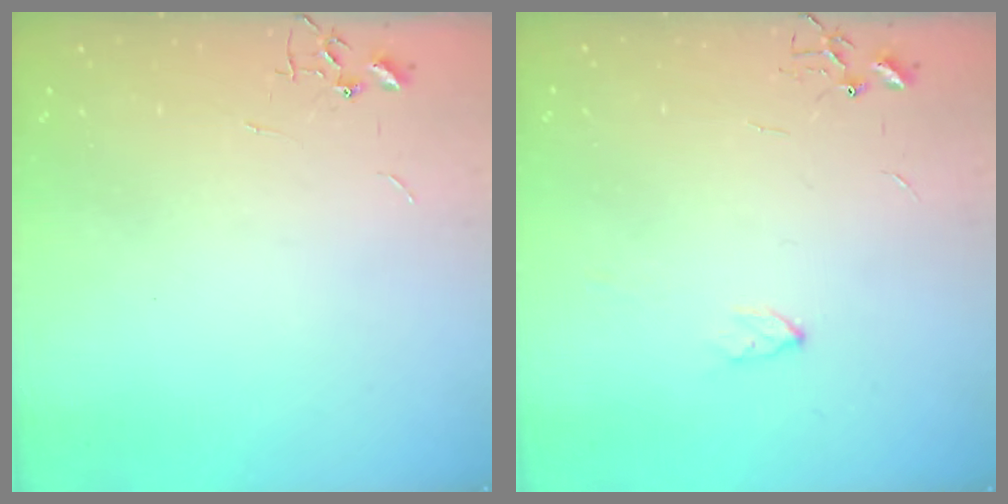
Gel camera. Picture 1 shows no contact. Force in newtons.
{"total": 3.3, "press": 3.3, "slide": 0.6}